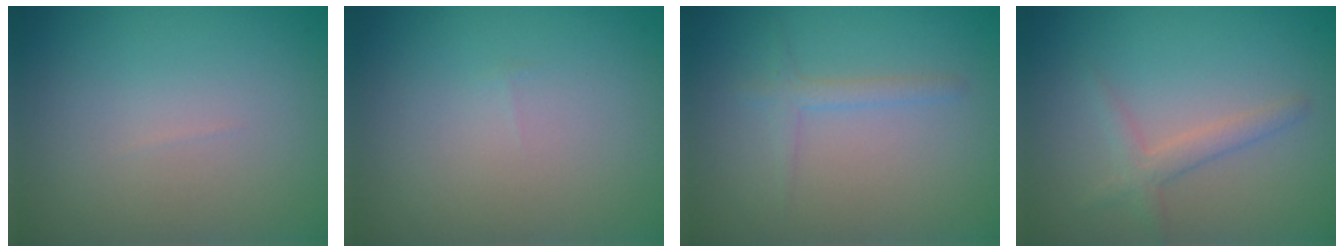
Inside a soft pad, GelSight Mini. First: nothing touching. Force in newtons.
{"total": 0.0}
{"total": 1.4, "press": 1.4, "slide": 0.1}
{"total": 1.9, "press": 1.9, "slide": 0.1}